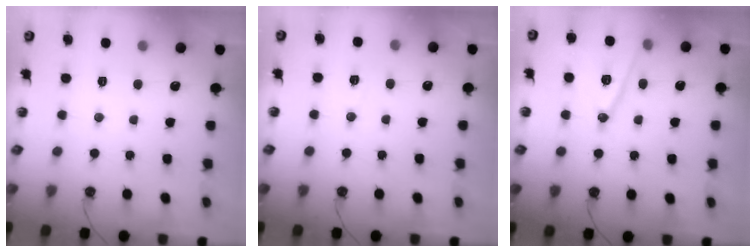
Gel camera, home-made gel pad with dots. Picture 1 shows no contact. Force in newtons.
{"total": 4.2, "press": 3.9, "slide": 1.7}
{"total": 12.3, "press": 11.9, "slide": 3.2}